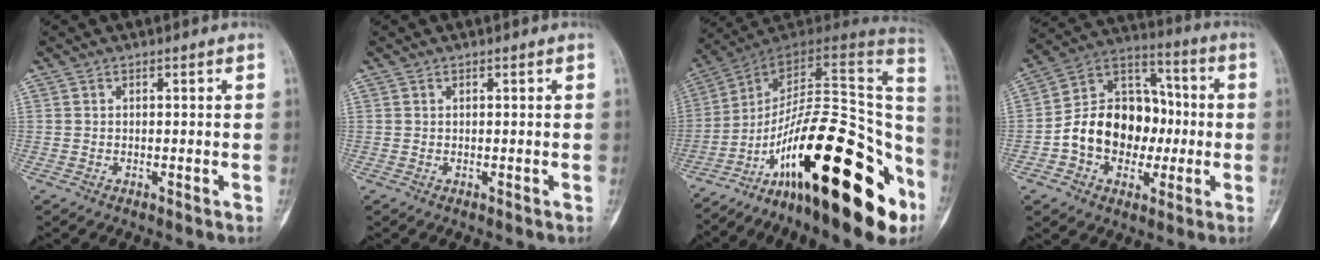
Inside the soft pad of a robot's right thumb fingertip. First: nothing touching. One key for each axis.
{"total": 0.0}
{"total": 31.1, "fx": -14.2, "fy": 11.3, "fz": 25.2, "tx": -0.291, "ty": 0.087, "tz": -0.224}
{"total": 17.3, "fx": -2.4, "fy": 13.4, "fz": 10.7, "tx": -0.125, "ty": 0.045, "tz": -0.041}